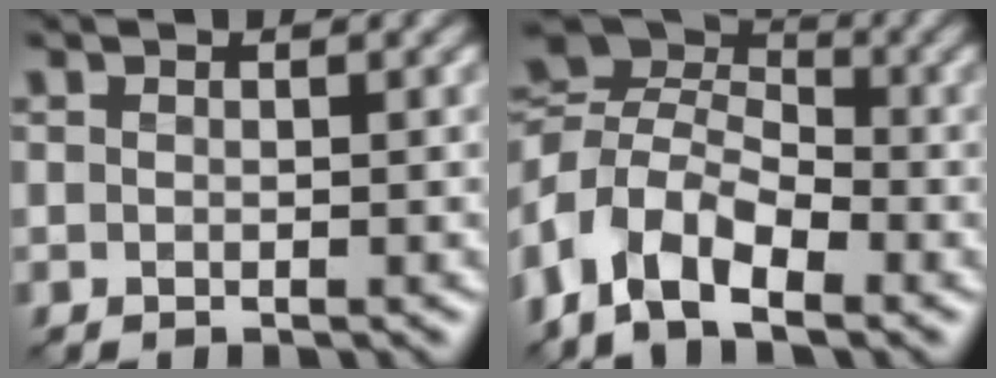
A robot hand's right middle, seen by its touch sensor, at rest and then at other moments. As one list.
[{"total": 9.5, "force": [-3.9, 6.0, 6.3], "torque": [-0.132, -0.003, -0.079]}]